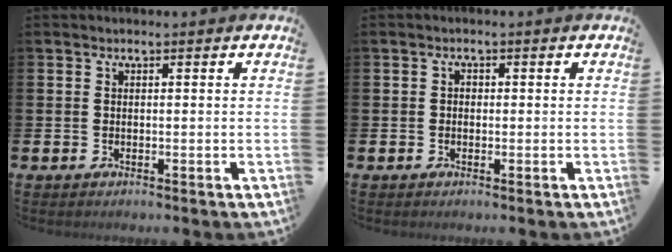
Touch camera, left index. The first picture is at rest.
{"total": 1.0, "force": [-0.2, 0.9, 0.5], "torque": [-0.005, 0.004, -0.006]}